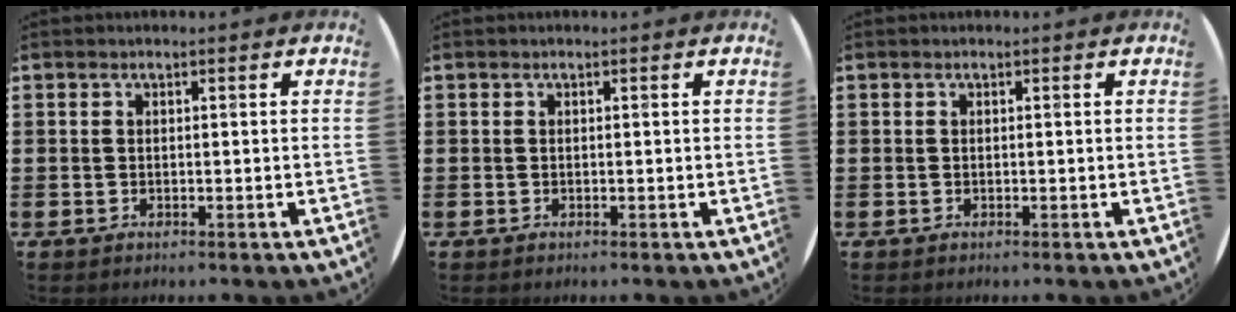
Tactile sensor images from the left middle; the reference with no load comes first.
{"total": 0.0}
{"total": 0.0}